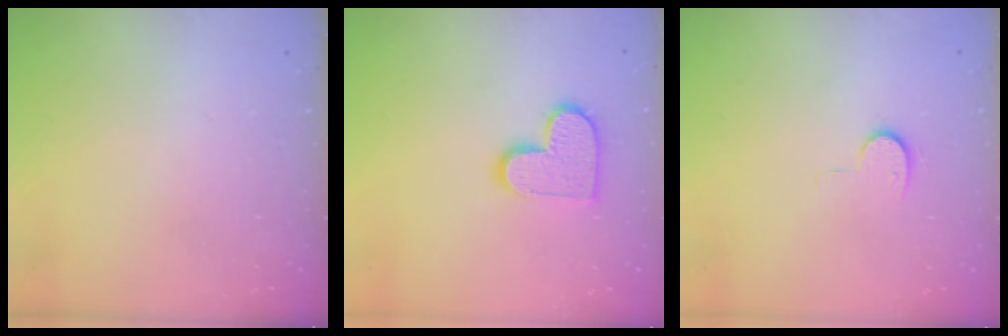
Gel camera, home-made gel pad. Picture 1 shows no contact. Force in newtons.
{"total": 12.0, "press": 12.0, "slide": 0.6}
{"total": 6.2, "press": 6.2, "slide": 0.6}